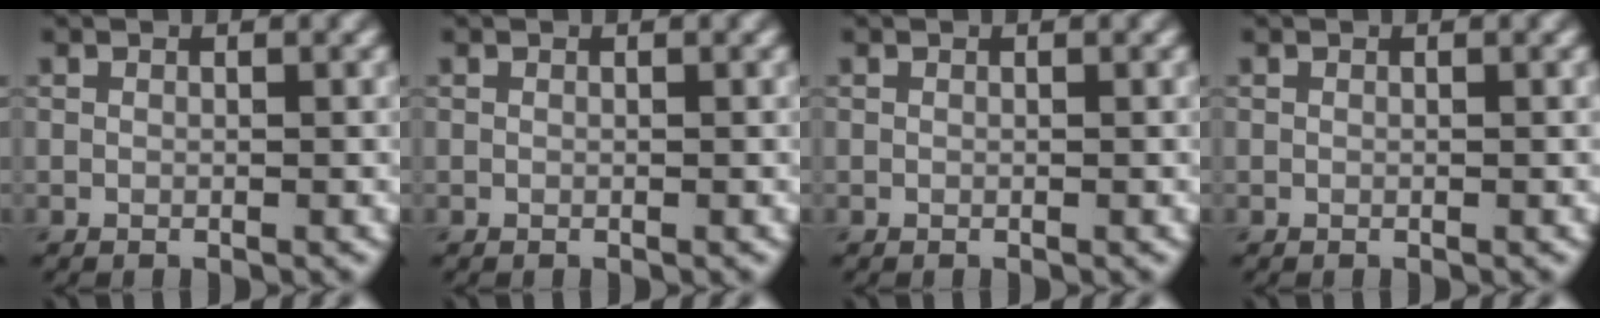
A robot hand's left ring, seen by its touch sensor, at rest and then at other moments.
{"total": 0.0}
{"total": 0.0}
{"total": 0.0}